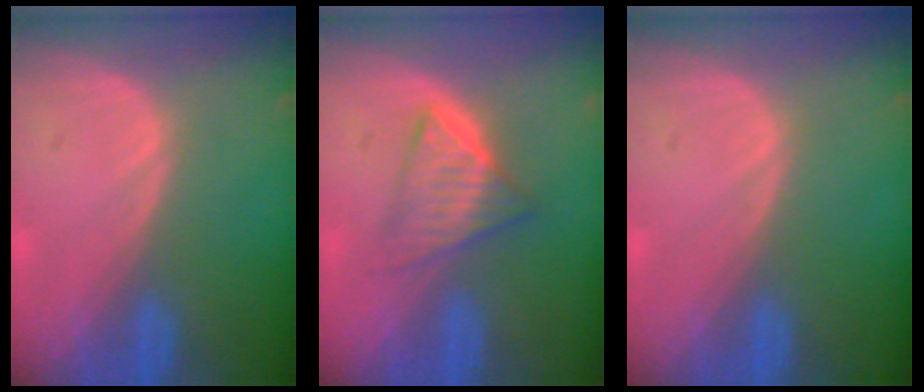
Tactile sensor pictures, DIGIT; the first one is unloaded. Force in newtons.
{"total": 6.2, "press": 5.3, "slide": 3.3}
{"total": 0.0}